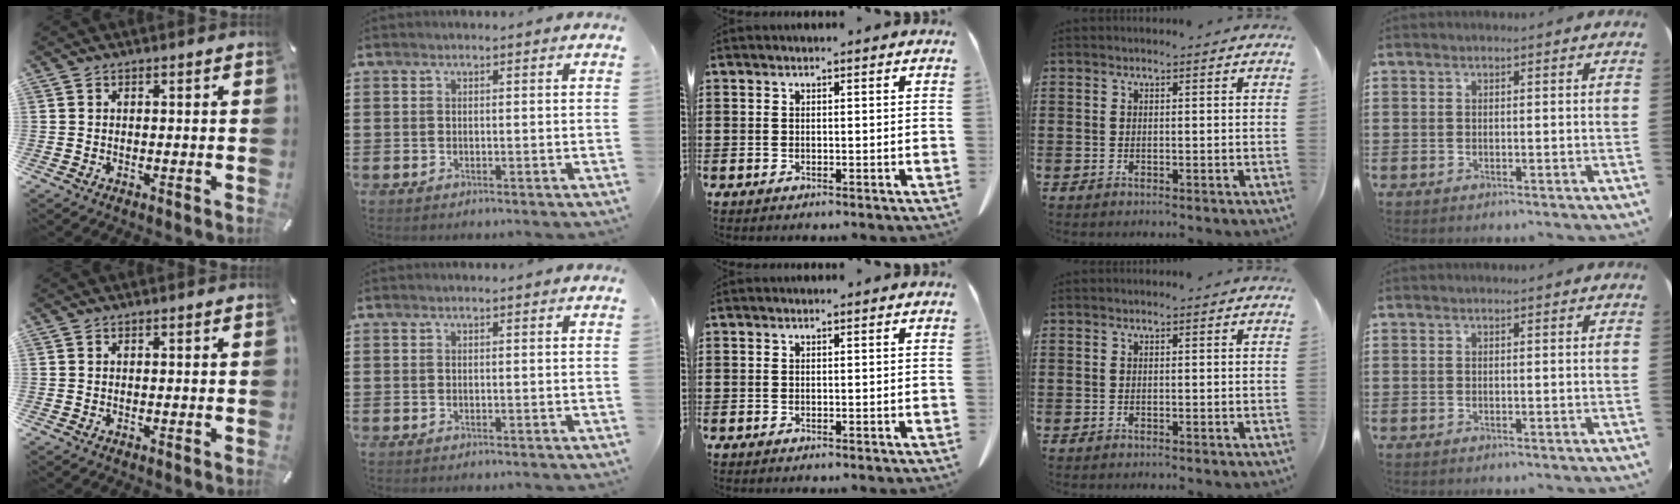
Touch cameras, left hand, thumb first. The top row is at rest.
{}